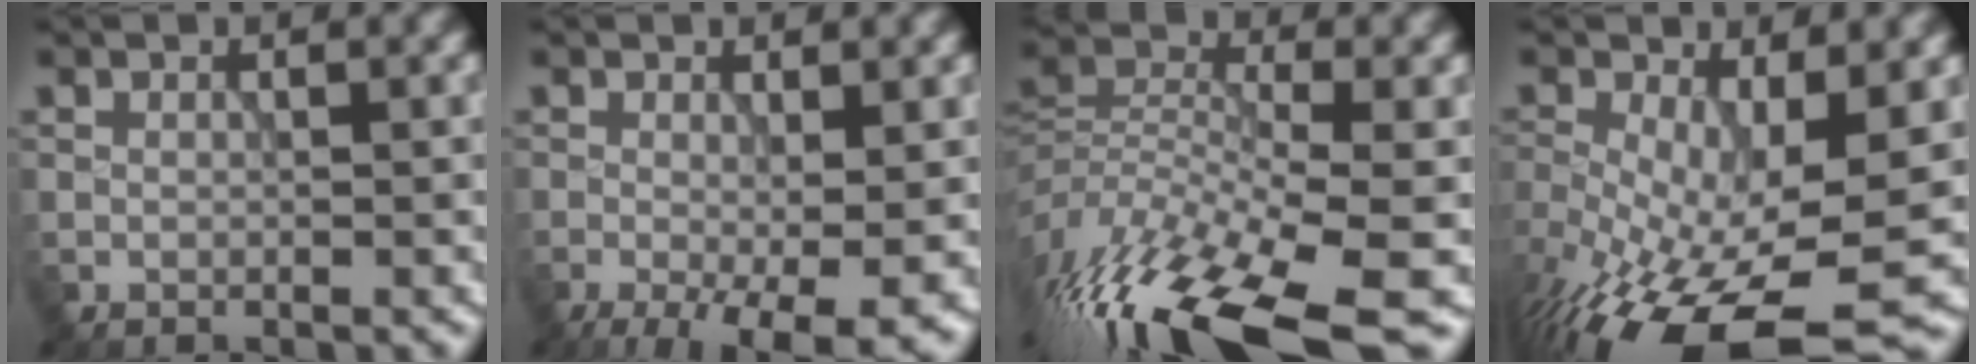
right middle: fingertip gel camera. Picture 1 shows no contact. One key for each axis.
{"total": 6.9, "fx": -2.7, "fy": 2.1, "fz": 6.0, "tx": -0.102, "ty": -0.020, "tz": -0.033}
{"total": 13.5, "fx": -7.7, "fy": 4.9, "fz": 10.0, "tx": -0.206, "ty": -0.004, "tz": -0.142}
{"total": 13.8, "fx": -5.1, "fy": 5.6, "fz": 11.5, "tx": -0.215, "ty": -0.040, "tz": -0.082}